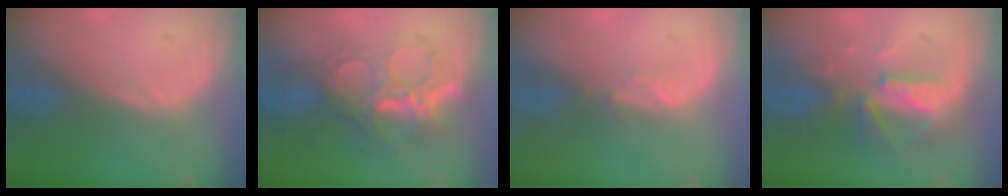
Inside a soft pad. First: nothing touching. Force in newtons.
{"total": 9.0, "press": 8.0, "slide": 4.0}
{"total": 1.4, "press": 1.2, "slide": 0.6}
{"total": 8.0, "press": 7.4, "slide": 3.0}